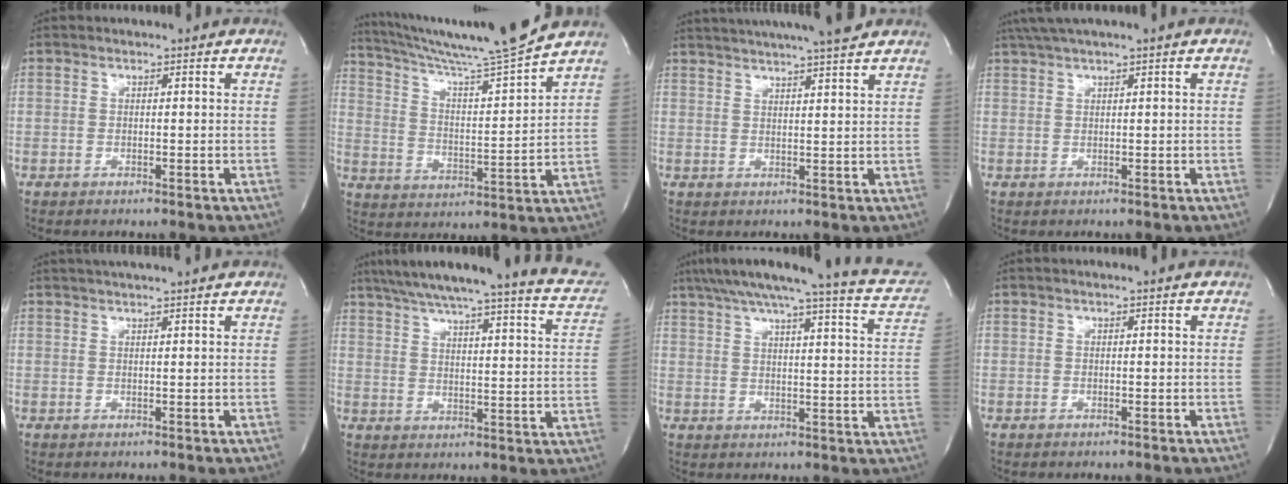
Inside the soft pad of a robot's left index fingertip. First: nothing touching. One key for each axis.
{"total": 16.0, "fx": 14.5, "fy": -2.2, "fz": 6.6, "tx": -0.119, "ty": -0.025, "tz": 0.231}
{"total": 15.0, "fx": 13.3, "fy": 0.0, "fz": 6.9, "tx": -0.122, "ty": 0.016, "tz": 0.184}
{"total": 3.8, "fx": 2.7, "fy": -0.6, "fz": 2.6, "tx": -0.057, "ty": 0.024, "tz": 0.056}
{"total": 7.7, "fx": 6.8, "fy": 0.1, "fz": 3.7, "tx": -0.060, "ty": 0.029, "tz": 0.091}
{"total": 23.6, "fx": 19.9, "fy": 2.5, "fz": 12.6, "tx": -0.180, "ty": -0.013, "tz": 0.245}
{"total": 19.0, "fx": 16.1, "fy": 1.5, "fz": 9.9, "tx": -0.142, "ty": -0.008, "tz": 0.194}
{"total": 0.7, "fx": 0.6, "fy": -0.1, "fz": 0.4, "tx": -0.008, "ty": 0.008, "tz": 0.012}